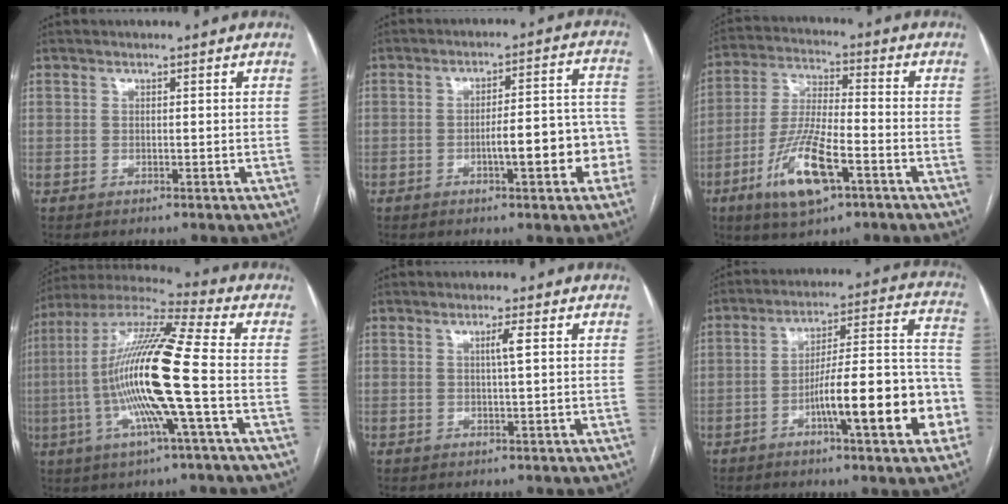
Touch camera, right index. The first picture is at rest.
{"total": 9.8, "force": [-3.2, 2.2, 9.0], "torque": [-0.113, 0.034, -0.038]}
{"total": 12.5, "force": [-5.8, 2.9, 10.7], "torque": [-0.218, -0.012, -0.103]}
{"total": 17.8, "force": [-2.9, 0.1, 17.6], "torque": [-0.346, -0.001, -0.067]}
{"total": 2.1, "force": [0.5, -0.3, 2.0], "torque": [-0.034, 0.000, 0.009]}
{"total": 17.7, "force": [-6.4, 2.6, 16.3], "torque": [-0.206, 0.028, -0.090]}